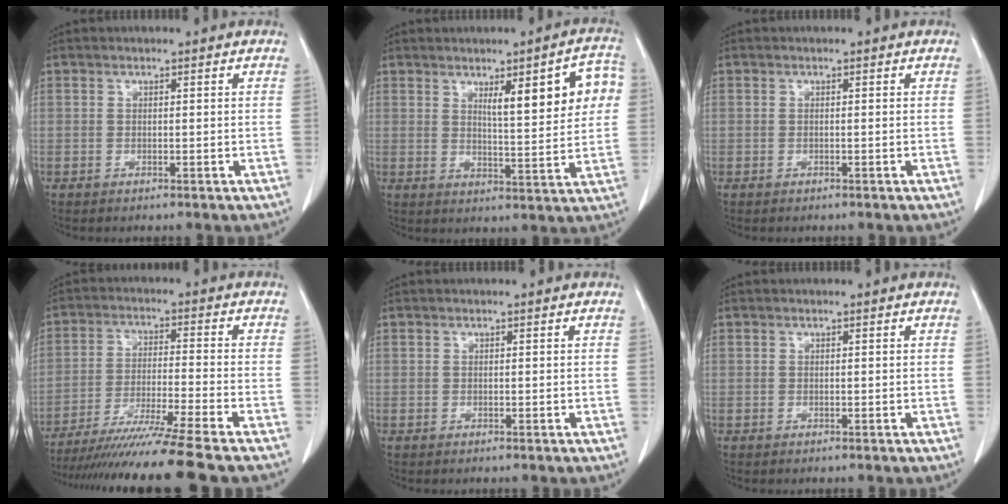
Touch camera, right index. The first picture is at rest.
{"total": 10.4, "force": [3.4, 1.8, 9.7], "torque": [-0.128, 0.010, 0.047]}
{"total": 0.0}
{"total": 15.8, "force": [-13.4, -2.9, 7.8], "torque": [-0.121, -0.044, -0.218]}
{"total": 0.0}
{"total": 0.0}